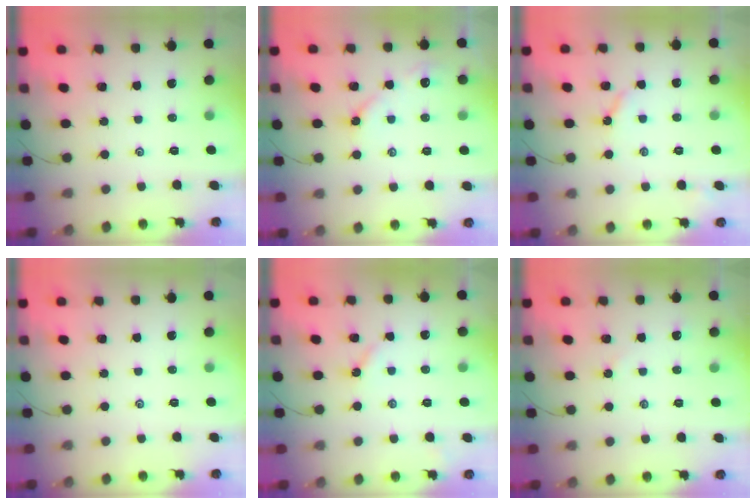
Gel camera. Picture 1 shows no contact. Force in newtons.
{"total": 6.0, "press": 6.0, "slide": 0.7}
{"total": 3.4, "press": 3.4, "slide": 0.6}
{"total": 0.0}
{"total": 3.0, "press": 3.0, "slide": 0.3}
{"total": 3.0, "press": 2.9, "slide": 0.3}